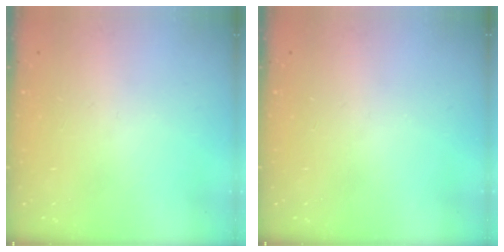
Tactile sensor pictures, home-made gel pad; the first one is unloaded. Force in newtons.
{"total": 0.0}